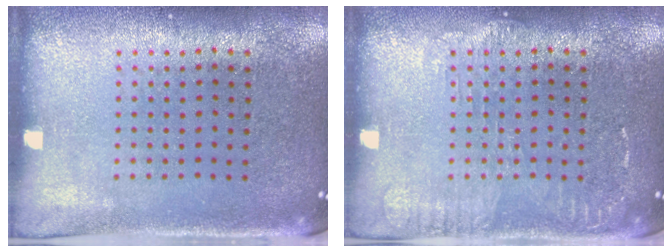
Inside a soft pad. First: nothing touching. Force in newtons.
{"total": 1.6, "press": 1.5, "slide": 0.3}